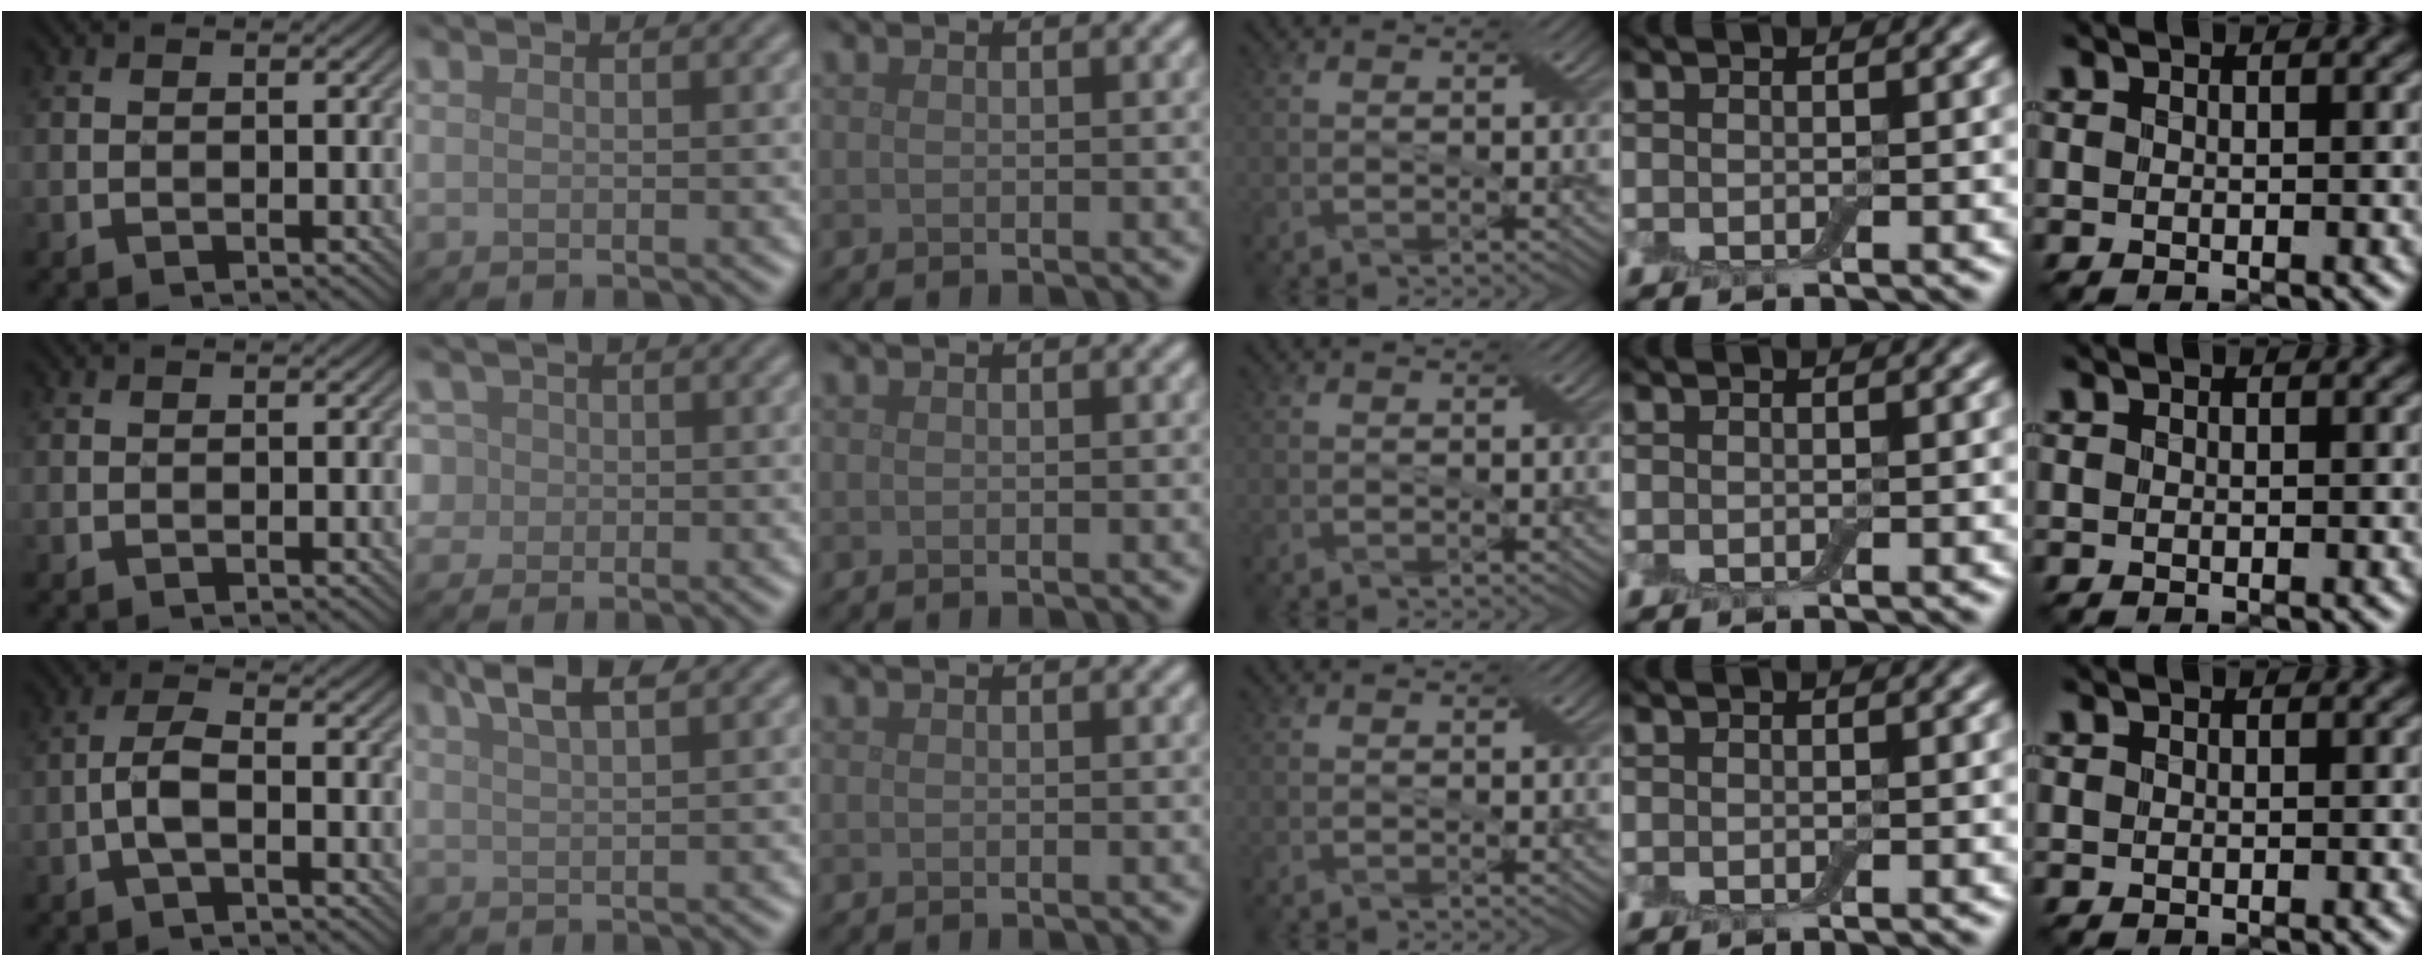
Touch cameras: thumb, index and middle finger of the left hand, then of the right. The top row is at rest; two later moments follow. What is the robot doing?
{"motion": "shake", "object": "box of matches"}